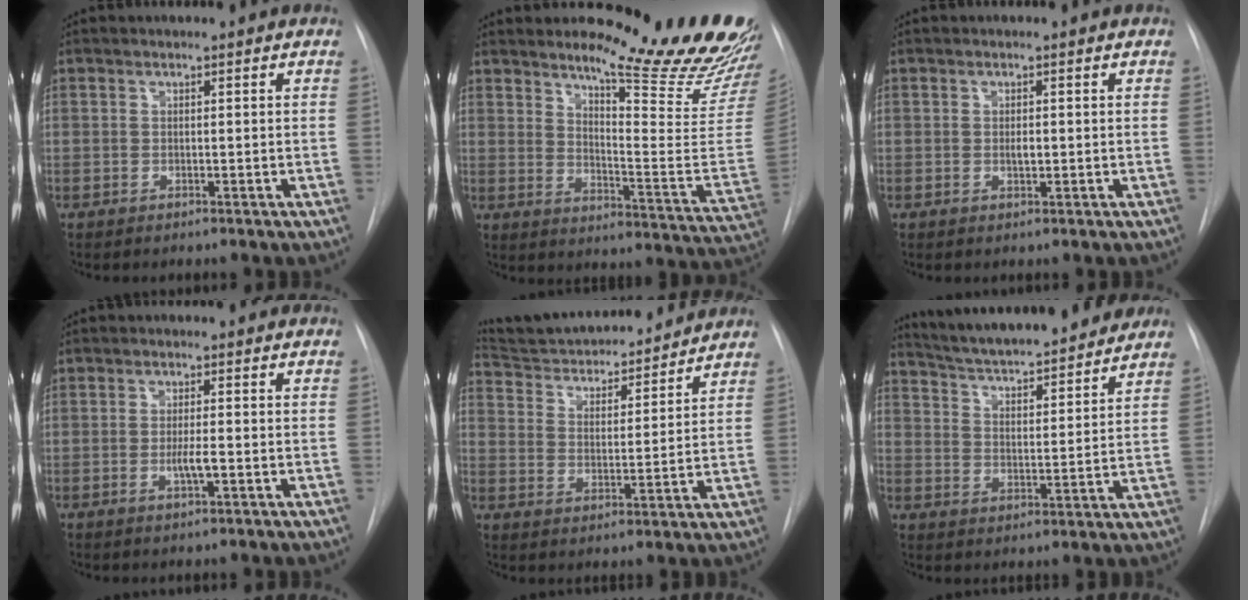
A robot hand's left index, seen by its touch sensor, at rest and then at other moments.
{"total": 21.3, "force": [18.5, 1.2, 10.5], "torque": [-0.142, -0.124, 0.227]}
{"total": 1.1, "force": [0.1, 0.4, 1.0], "torque": [-0.018, -0.002, 0.003]}
{"total": 2.6, "force": [-0.7, 0.2, 2.5], "torque": [-0.049, -0.003, -0.012]}
{"total": 17.6, "force": [16.5, 3.3, 4.9], "torque": [-0.076, 0.007, 0.255]}
{"total": 19.2, "force": [17.4, 2.7, 7.5], "torque": [-0.121, 0.009, 0.253]}